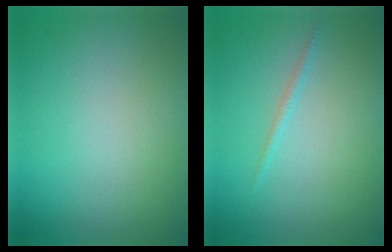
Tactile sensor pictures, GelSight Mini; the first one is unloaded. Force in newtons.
{"total": 0.7, "press": 0.7, "slide": 0.0}